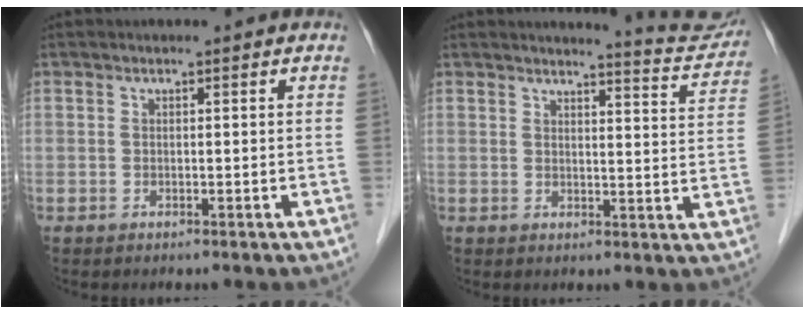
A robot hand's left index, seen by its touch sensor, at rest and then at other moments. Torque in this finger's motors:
{"motor_torque": [0.54, -0.67, 0.06, -0.01]}